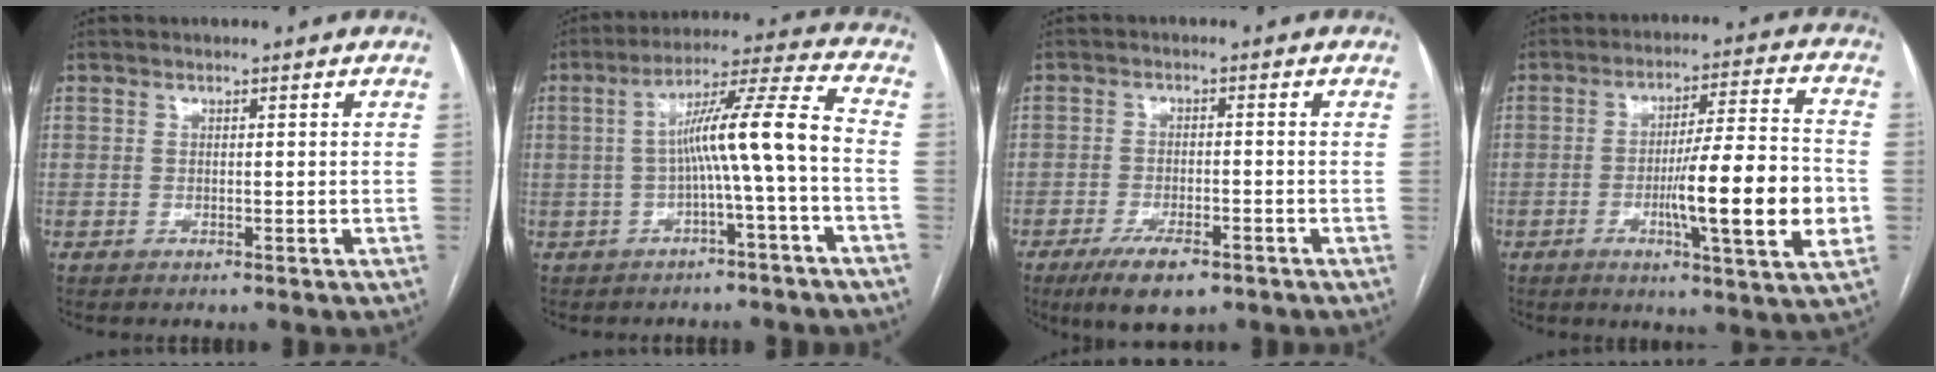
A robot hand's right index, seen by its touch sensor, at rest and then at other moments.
{"total": 10.3, "force": [-1.6, -0.9, 10.1], "torque": [-0.166, 0.031, -0.024]}
{"total": 7.1, "force": [-4.6, 2.3, 4.9], "torque": [-0.087, -0.010, -0.072]}
{"total": 15.6, "force": [-3.4, 0.6, 15.2], "torque": [-0.236, -0.007, -0.054]}